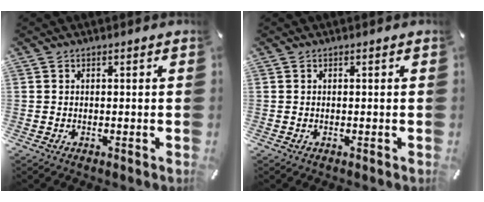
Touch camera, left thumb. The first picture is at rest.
{"total": 0.0}